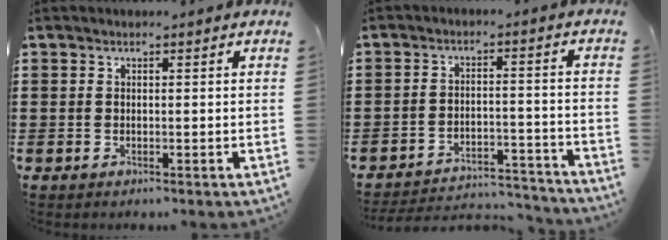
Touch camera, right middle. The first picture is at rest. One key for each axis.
{"total": 4.5, "fx": -4.3, "fy": 0.7, "fz": 0.9, "tx": -0.026, "ty": -0.001, "tz": -0.093}